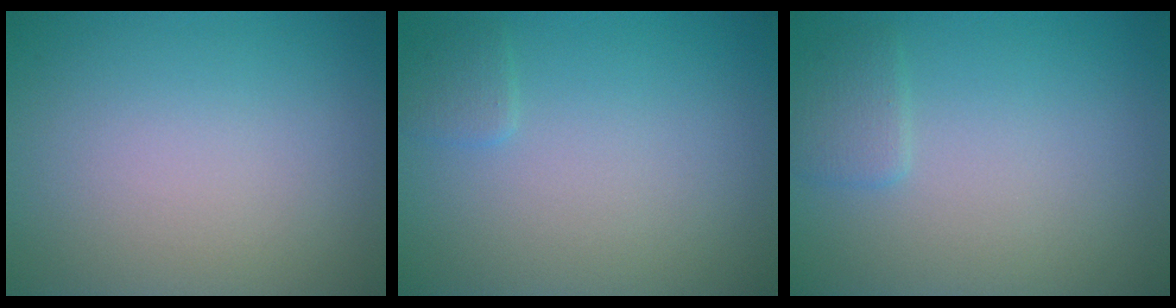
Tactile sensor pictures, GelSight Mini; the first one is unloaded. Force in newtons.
{"total": 0.9, "press": 0.9, "slide": 0.1}
{"total": 1.4, "press": 1.4, "slide": 0.1}